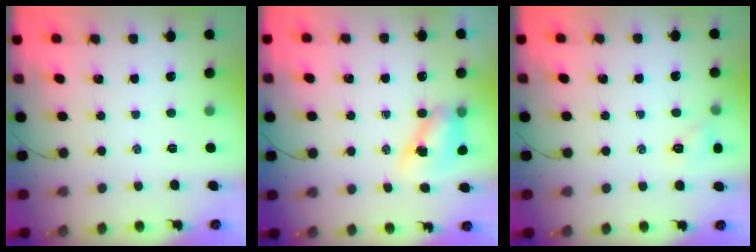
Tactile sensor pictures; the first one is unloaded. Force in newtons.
{"total": 8.6, "press": 8.4, "slide": 1.5}
{"total": 6.5, "press": 6.4, "slide": 1.5}